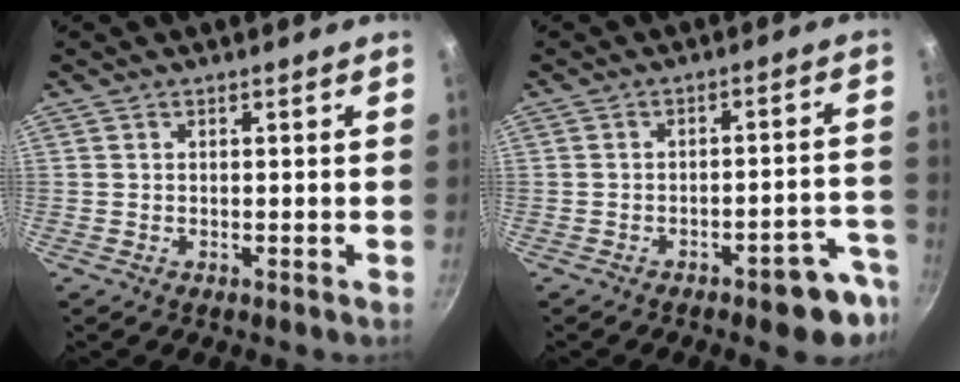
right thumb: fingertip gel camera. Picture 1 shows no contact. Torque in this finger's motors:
{"motor_torque": [0.90, 0.41, 0.38, -0.48, 0.05]}